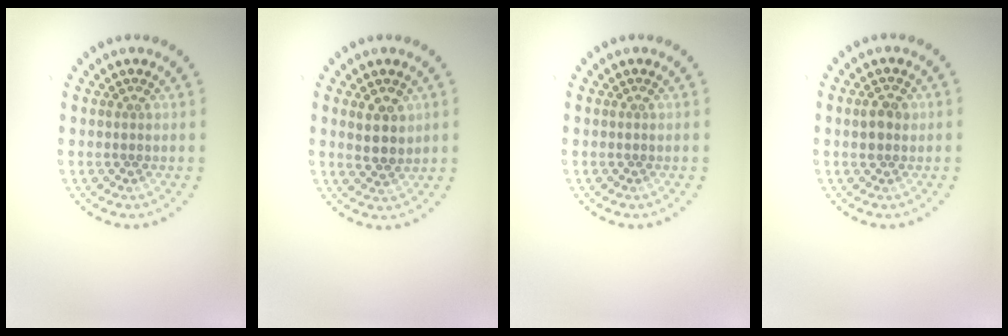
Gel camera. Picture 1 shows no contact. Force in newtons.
{"total": 2.6, "press": 2.5, "slide": 0.8}
{"total": 0.0}
{"total": 1.7, "press": 1.7, "slide": 0.3}